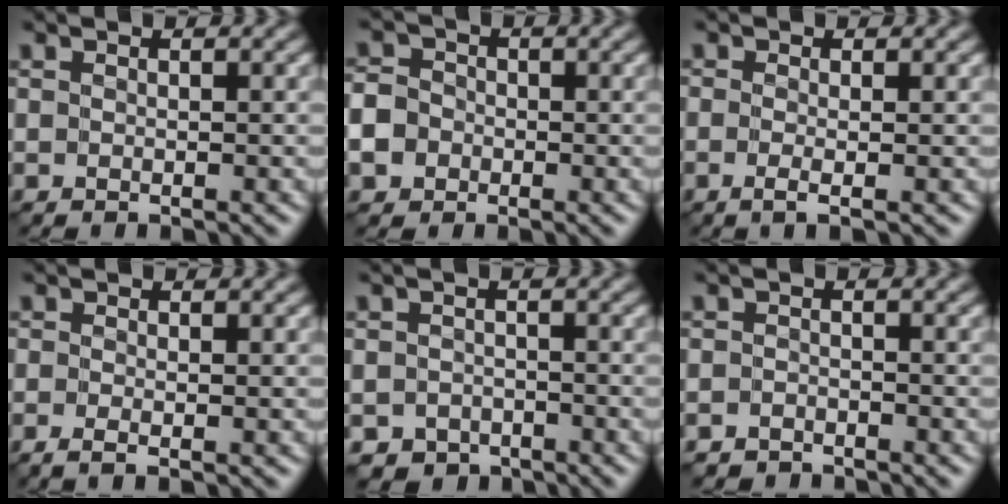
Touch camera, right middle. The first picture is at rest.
{"total": 6.4, "force": [-3.2, 5.4, 1.6], "torque": [-0.040, -0.016, -0.075]}
{"total": 1.2, "force": [-0.3, 0.1, 1.1], "torque": [-0.021, -0.004, -0.010]}
{"total": 1.2, "force": [-0.8, 0.2, 0.9], "torque": [-0.021, -0.003, -0.018]}
{"total": 3.3, "force": [-2.6, 2.0, 0.1], "torque": [0.017, 0.002, -0.044]}
{"total": 1.9, "force": [-1.8, 0.5, -0.4], "torque": [0.014, 0.002, -0.039]}